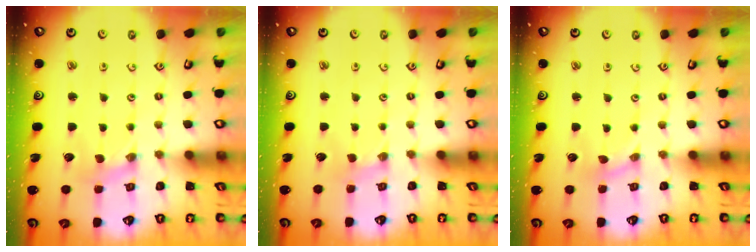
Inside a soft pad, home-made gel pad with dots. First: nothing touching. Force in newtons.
{"total": 0.7, "press": 0.7, "slide": 0.1}
{"total": 0.0}